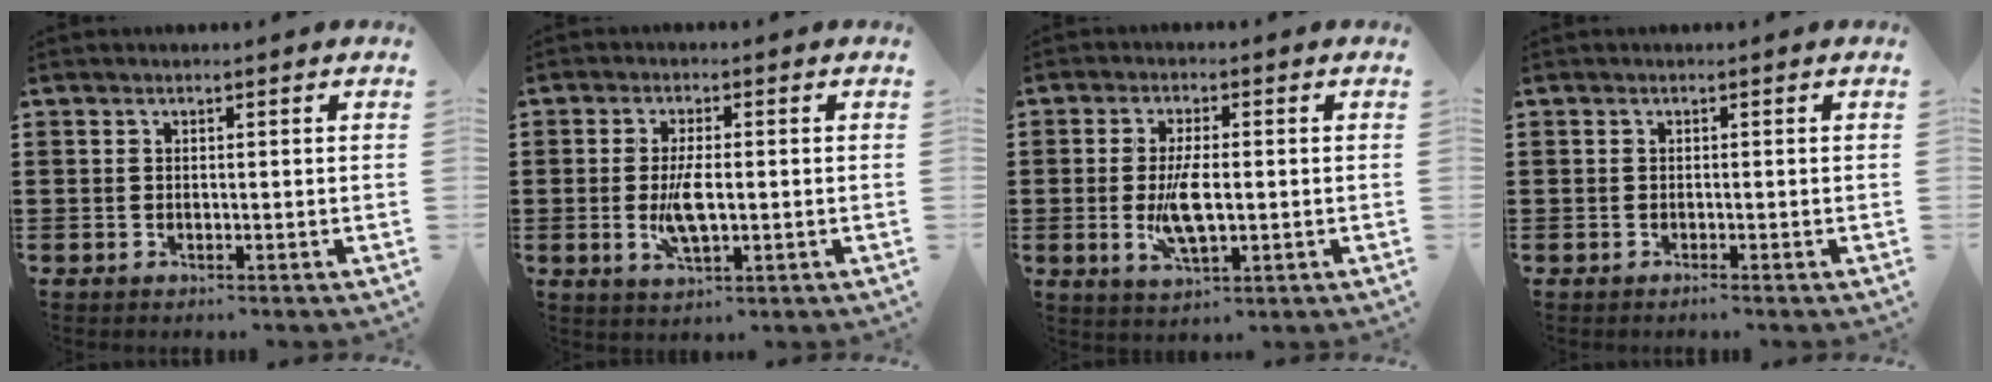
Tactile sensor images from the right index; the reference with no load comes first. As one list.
[{"total": 5.7, "force": [-0.5, 1.9, 5.3], "torque": [-0.115, -0.008, -0.015]}, {"total": 6.8, "force": [-0.7, 2.4, 6.4], "torque": [-0.138, -0.009, -0.018]}, {"total": 0.6, "force": [-0.5, -0.1, 0.2], "torque": [-0.006, -0.004, -0.010]}]